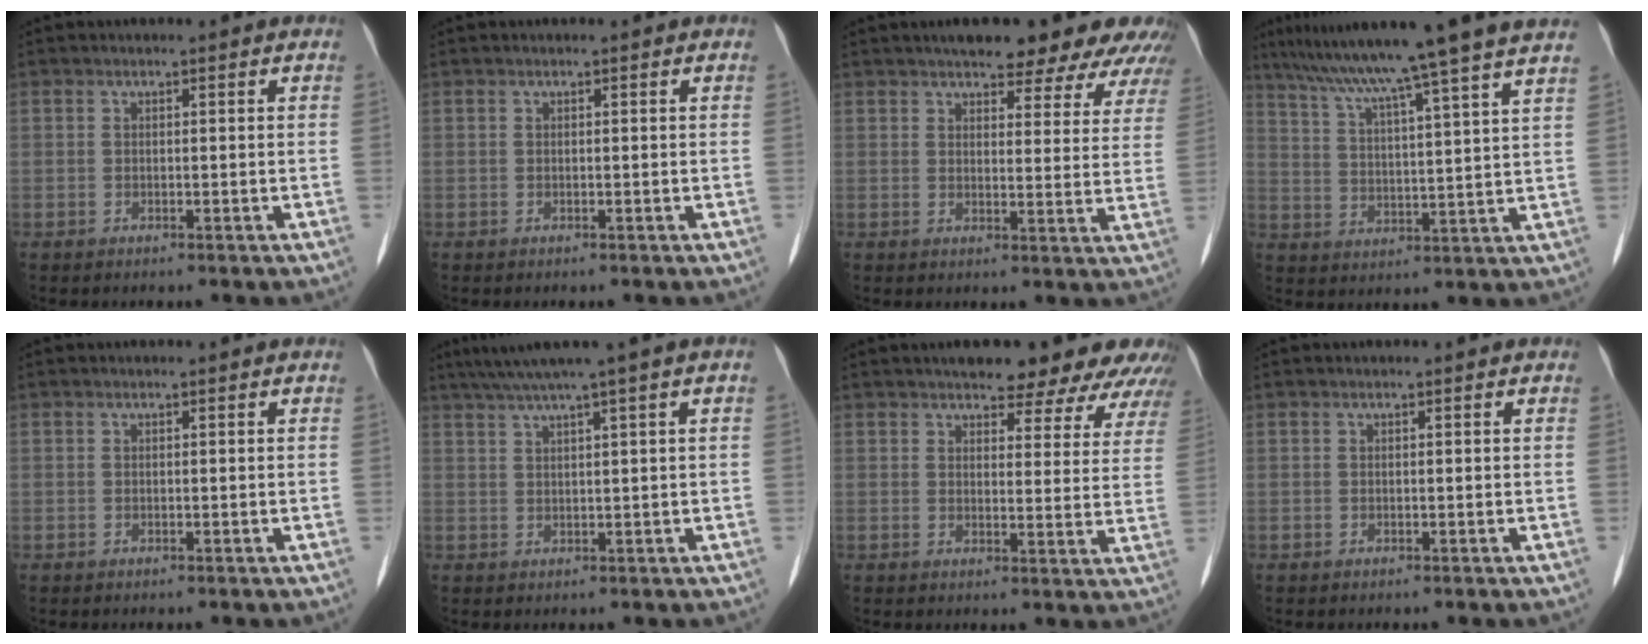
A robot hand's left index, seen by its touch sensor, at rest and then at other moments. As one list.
[{"total": 0.0}, {"total": 17.4, "force": [14.9, 4.9, 7.5], "torque": [-0.071, 0.007, 0.162]}, {"total": 18.7, "force": [15.3, -2.1, 10.6], "torque": [-0.174, 0.002, 0.215]}, {"total": 0.0}, {"total": 5.6, "force": [3.6, -1.2, 4.1], "torque": [-0.072, 0.021, 0.065]}, {"total": 15.9, "force": [13.8, 4.7, 6.4], "torque": [-0.046, 0.001, 0.144]}, {"total": 0.0}]